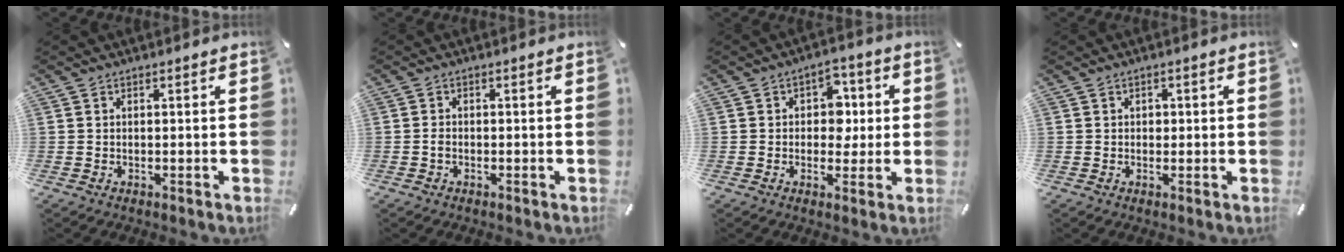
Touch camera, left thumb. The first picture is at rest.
{"total": 1.1, "force": [-0.5, 0.6, 0.7], "torque": [-0.014, -0.001, -0.009]}
{"total": 7.3, "force": [0.4, 5.9, 4.3], "torque": [-0.052, 0.004, 0.002]}
{"total": 1.2, "force": [0.0, 1.1, 0.5], "torque": [-0.003, 0.002, -0.003]}